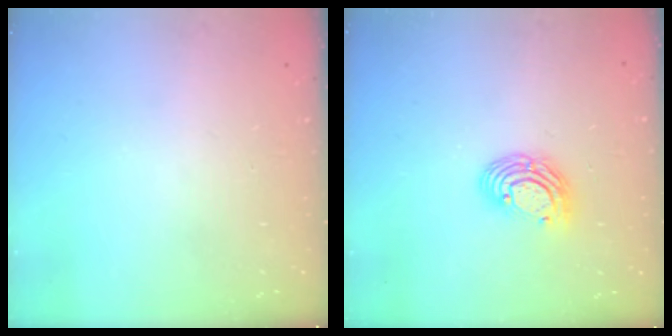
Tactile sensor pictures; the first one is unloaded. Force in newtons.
{"total": 8.5, "press": 8.4, "slide": 1.3}